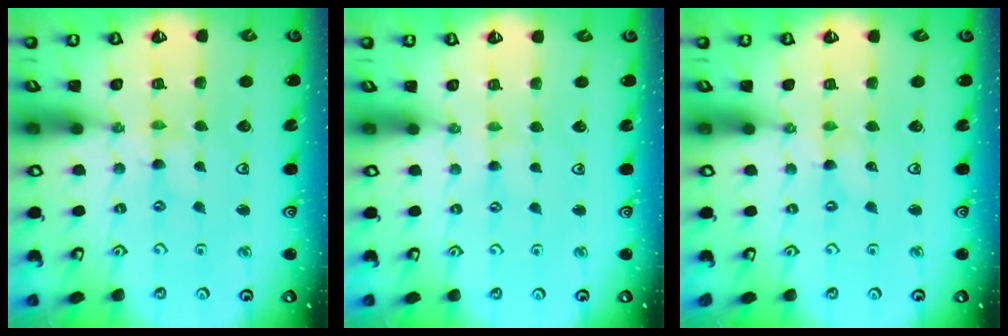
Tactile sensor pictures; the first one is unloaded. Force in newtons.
{"total": 1.2, "press": 1.2, "slide": 0.4}
{"total": 0.0}